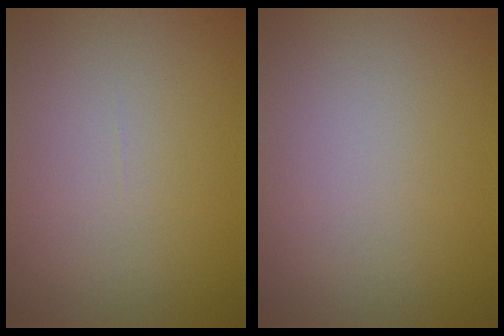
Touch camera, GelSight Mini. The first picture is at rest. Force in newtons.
{"total": 0.0}